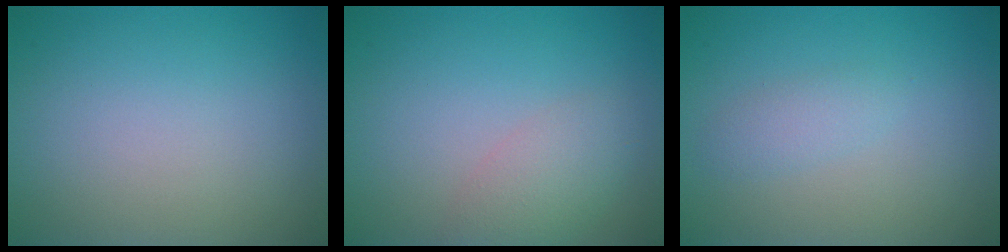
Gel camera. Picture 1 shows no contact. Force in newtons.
{"total": 2.7, "press": 2.7, "slide": 0.2}
{"total": 1.4, "press": 1.4, "slide": 0.0}